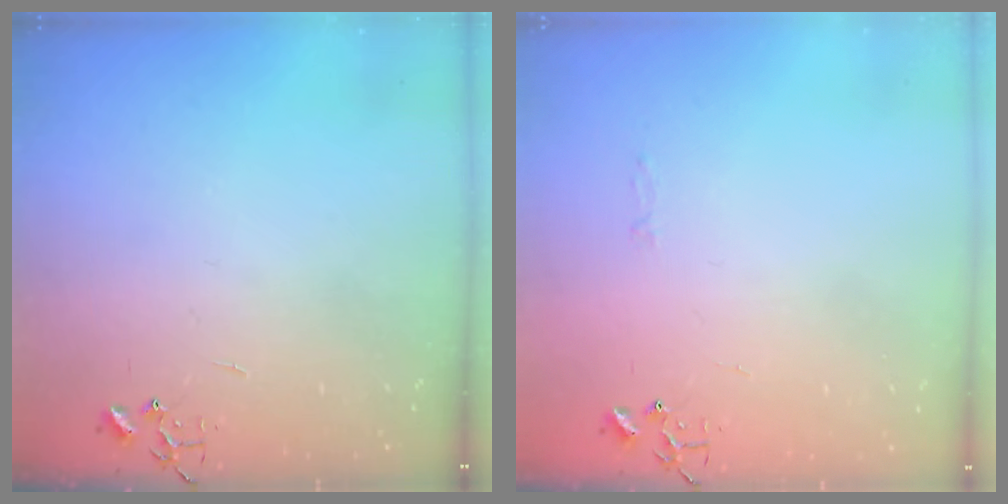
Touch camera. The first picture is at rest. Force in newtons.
{"total": 2.8, "press": 2.8, "slide": 0.4}